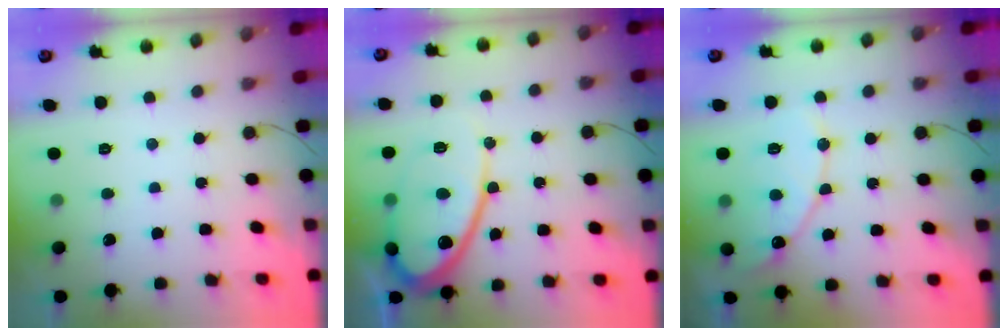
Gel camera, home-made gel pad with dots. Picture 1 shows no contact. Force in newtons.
{"total": 16.3, "press": 16.2, "slide": 1.4}
{"total": 11.8, "press": 11.8, "slide": 0.9}